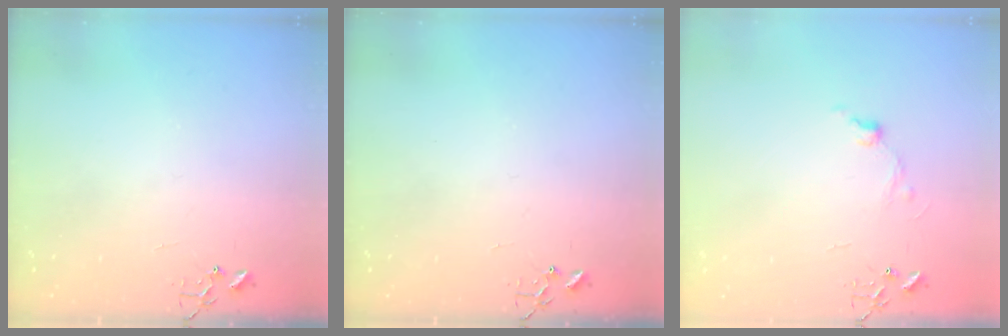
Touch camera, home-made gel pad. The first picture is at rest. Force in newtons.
{"total": 0.0}
{"total": 6.8, "press": 6.8, "slide": 0.7}